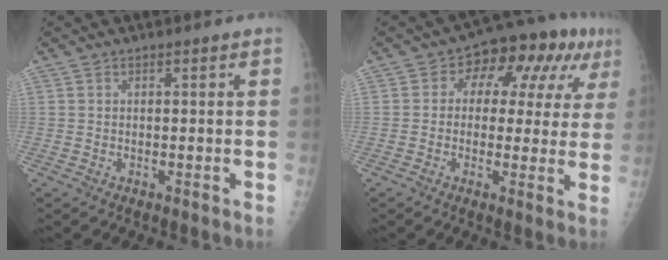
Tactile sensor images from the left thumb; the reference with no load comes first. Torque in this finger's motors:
{"motor_torque": [-0.05, 0.43, 0.25, 0.14, 0.07]}